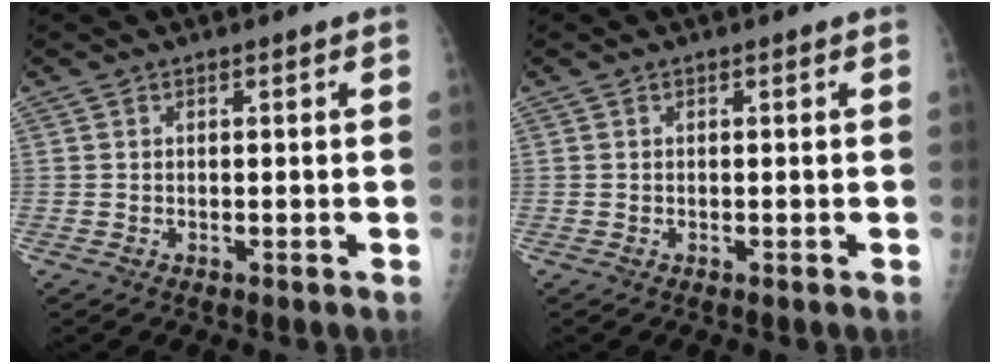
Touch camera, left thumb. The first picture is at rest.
{"total": 0.0}